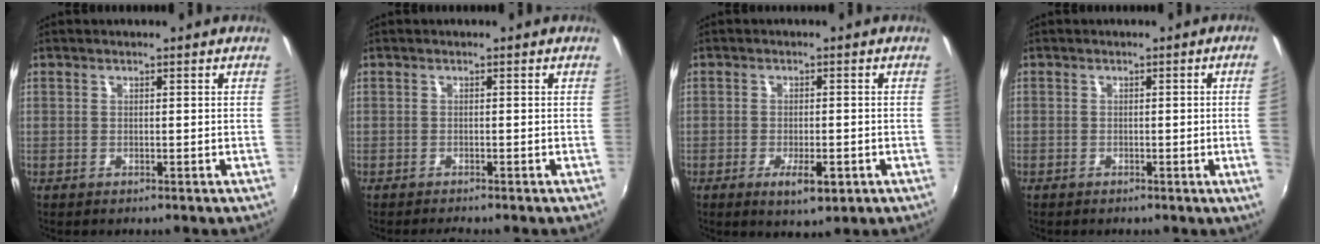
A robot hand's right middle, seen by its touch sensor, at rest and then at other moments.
{"total": 1.4, "force": [-1.3, -0.1, 0.4], "torque": [-0.010, -0.010, -0.025]}
{"total": 4.8, "force": [-2.1, 1.6, 4.1], "torque": [-0.082, -0.012, -0.030]}
{"total": 3.1, "force": [-0.1, -1.8, 2.5], "torque": [-0.045, -0.012, 0.006]}